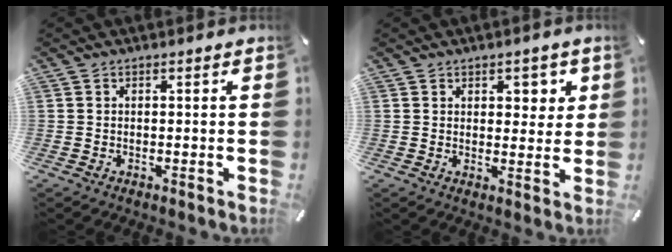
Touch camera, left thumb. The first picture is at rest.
{"total": 4.0, "force": [2.0, 2.9, 1.9], "torque": [-0.006, -0.009, 0.026]}